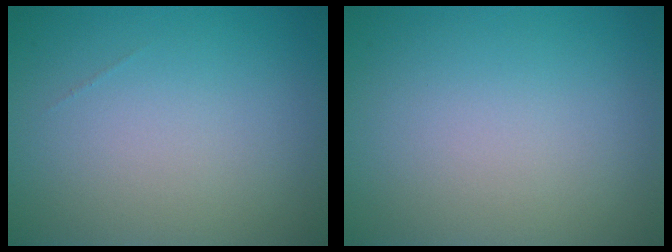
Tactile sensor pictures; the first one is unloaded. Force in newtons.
{"total": 0.0}